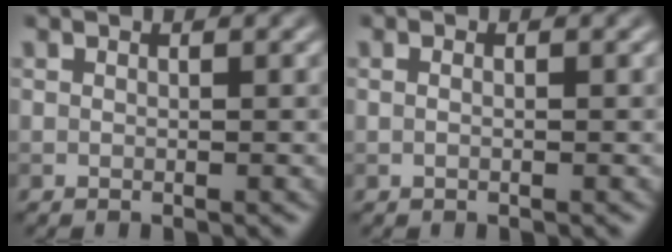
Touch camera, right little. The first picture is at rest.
{"total": 0.8, "force": [0.2, 0.4, 0.6], "torque": [-0.006, -0.007, -0.005]}